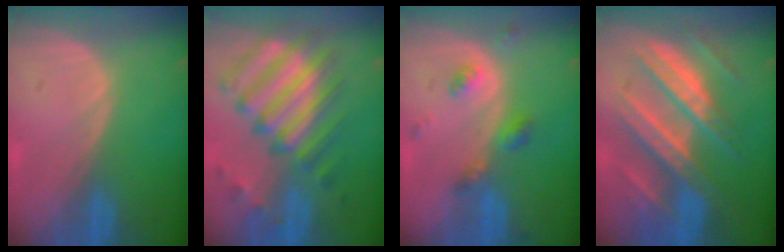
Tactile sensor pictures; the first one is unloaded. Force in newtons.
{"total": 11.6, "press": 10.6, "slide": 4.9}
{"total": 4.5, "press": 4.2, "slide": 1.8}
{"total": 11.0, "press": 11.0, "slide": 1.1}